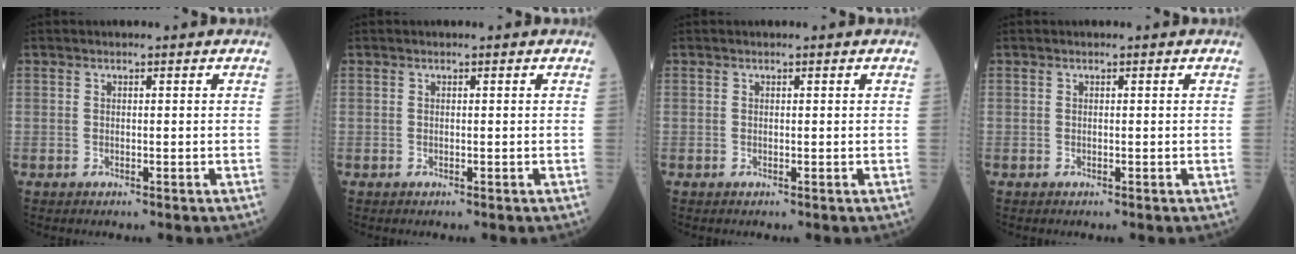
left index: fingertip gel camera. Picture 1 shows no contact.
{"total": 0.0}
{"total": 0.0}
{"total": 0.0}